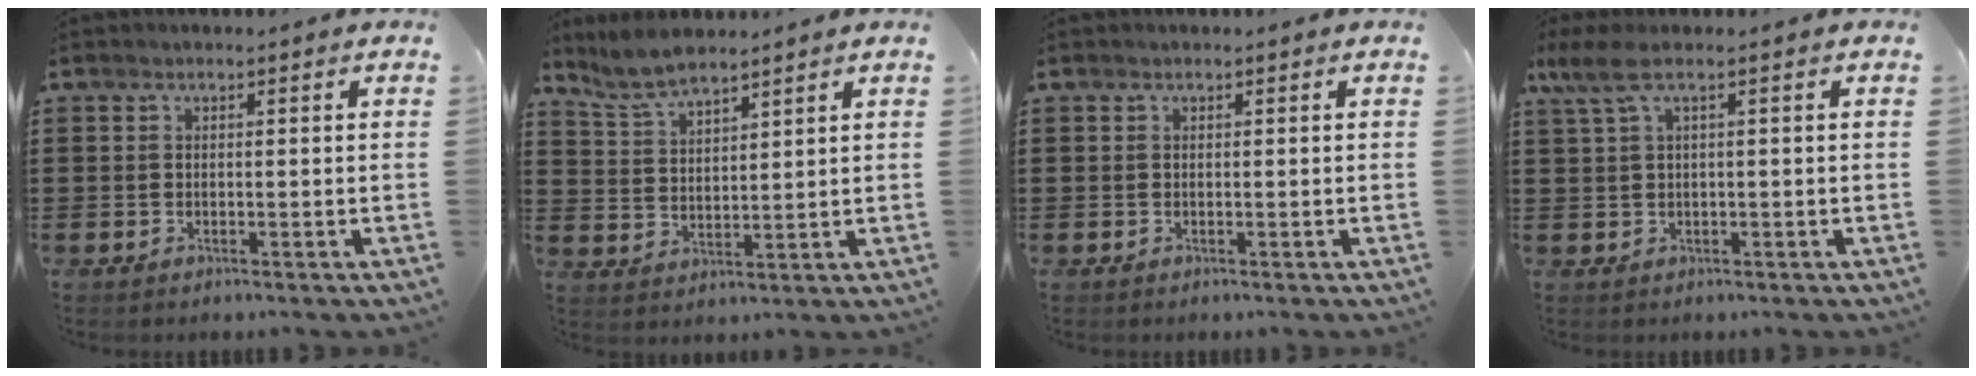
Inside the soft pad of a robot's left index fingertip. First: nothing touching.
{"total": 5.6, "force": [5.1, 1.1, 2.0], "torque": [-0.056, -0.009, 0.096]}
{"total": 0.0}
{"total": 3.3, "force": [0.6, 0.7, 3.2], "torque": [-0.078, -0.006, 0.006]}